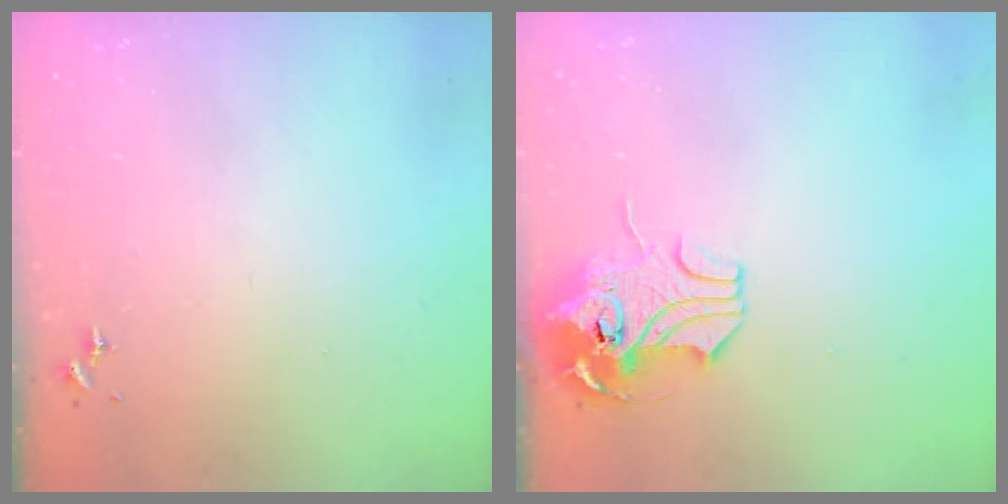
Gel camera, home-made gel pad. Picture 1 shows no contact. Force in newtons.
{"total": 12.2, "press": 12.1, "slide": 1.7}